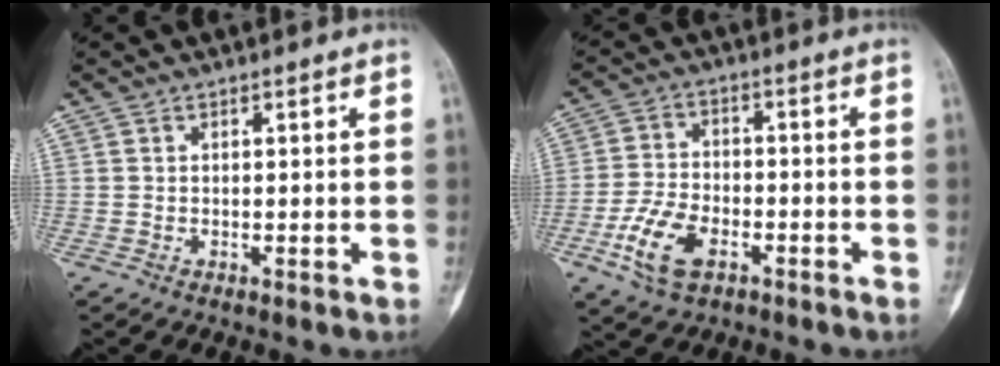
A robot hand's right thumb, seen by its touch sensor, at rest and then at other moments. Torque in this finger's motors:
{"motor_torque": [-0.25, -0.02, 0.18, -0.21, 0.09]}